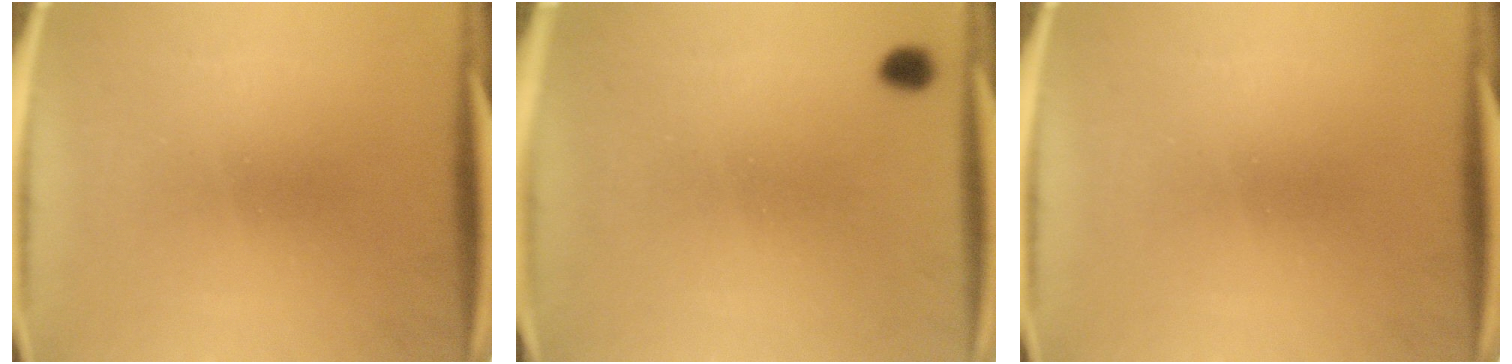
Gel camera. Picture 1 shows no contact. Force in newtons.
{"total": 2.9}
{"total": 0.0}